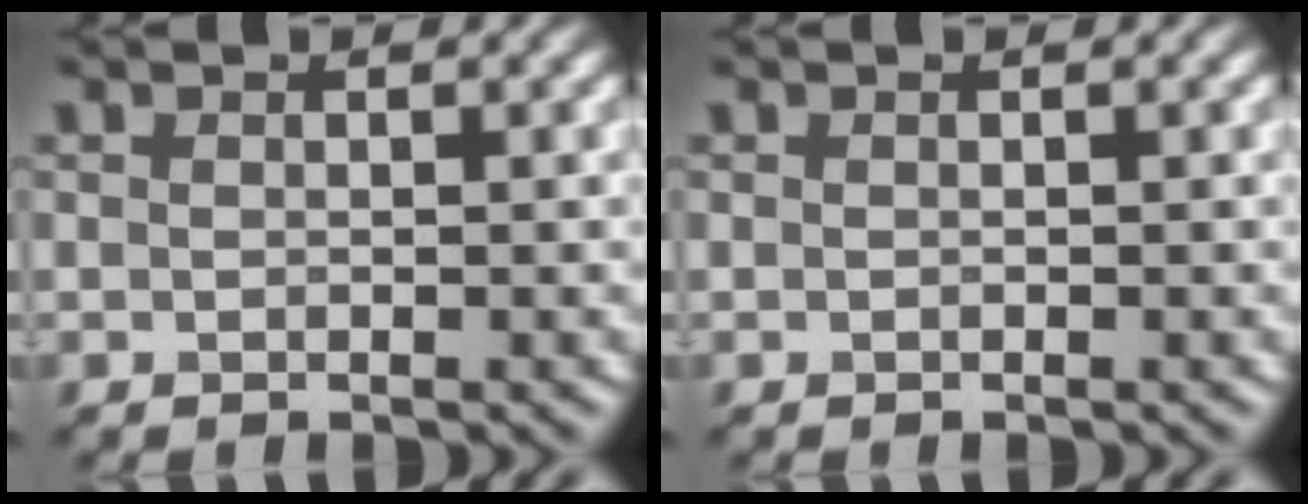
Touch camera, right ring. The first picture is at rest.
{"total": 0.0}